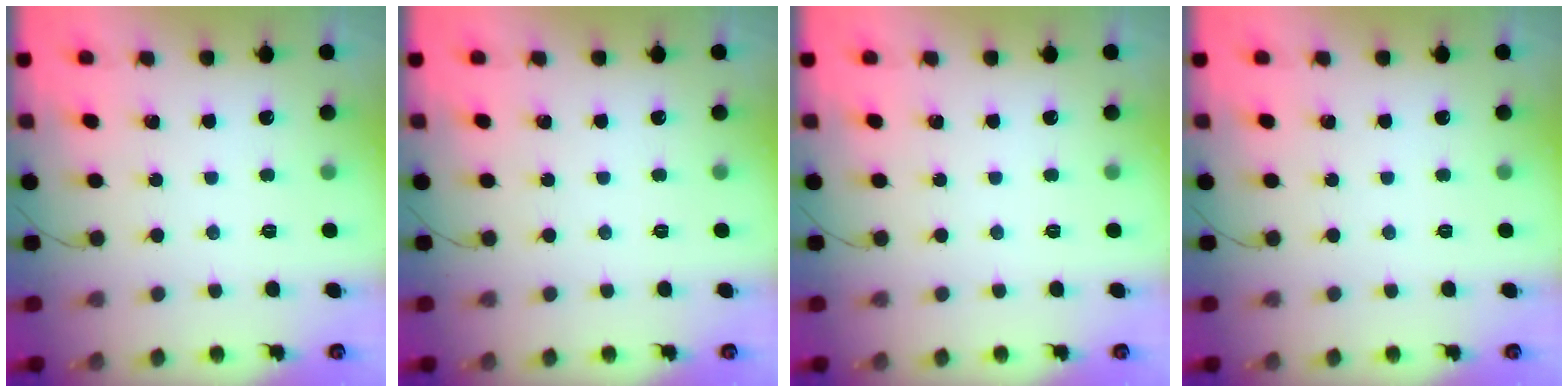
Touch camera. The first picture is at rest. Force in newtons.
{"total": 0.0}
{"total": 0.0}
{"total": 0.0}